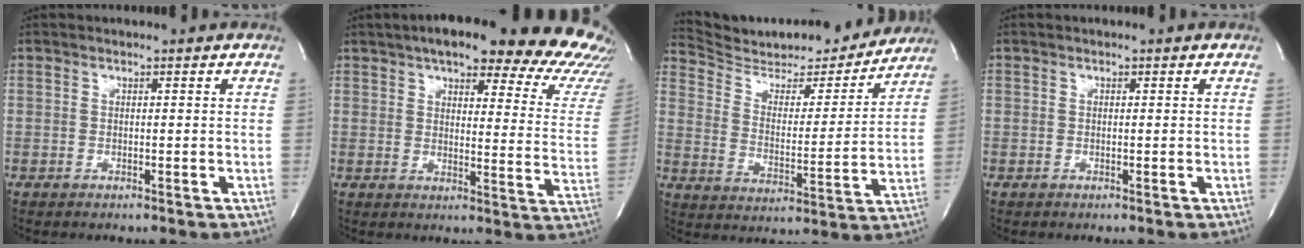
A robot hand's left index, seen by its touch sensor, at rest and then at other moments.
{"total": 26.5, "force": [21.7, 5.2, 14.2], "torque": [-0.166, -0.049, 0.240]}
{"total": 19.6, "force": [18.6, 3.7, 4.9], "torque": [-0.072, -0.017, 0.272]}
{"total": 0.0}